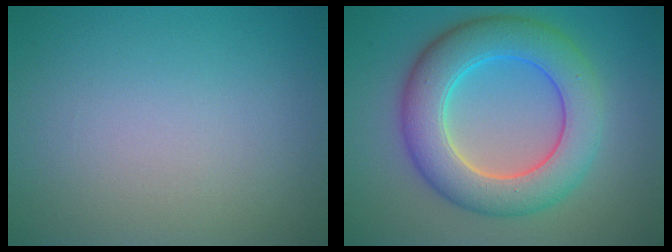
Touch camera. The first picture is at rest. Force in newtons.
{"total": 8.3, "press": 8.3, "slide": 0.5}